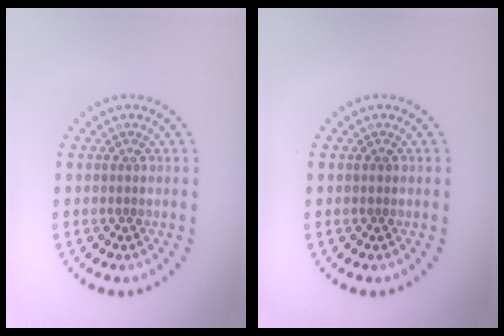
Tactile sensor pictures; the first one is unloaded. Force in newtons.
{"total": 0.5, "press": 0.5, "slide": 0.1}